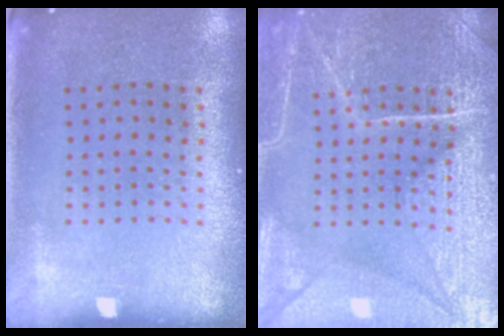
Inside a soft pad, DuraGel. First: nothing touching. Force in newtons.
{"total": 7.2, "press": 7.1, "slide": 0.8}